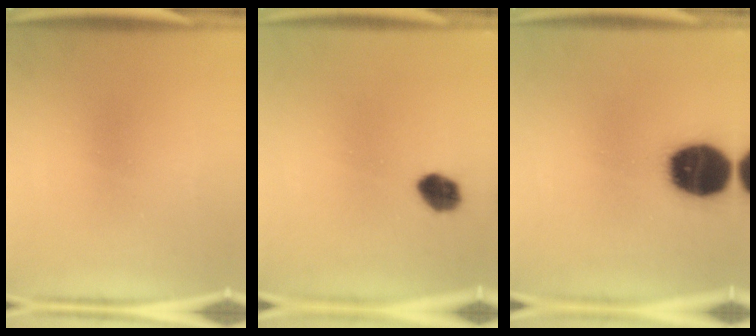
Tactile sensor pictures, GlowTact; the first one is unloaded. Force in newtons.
{"total": 5.5}
{"total": 19.5}